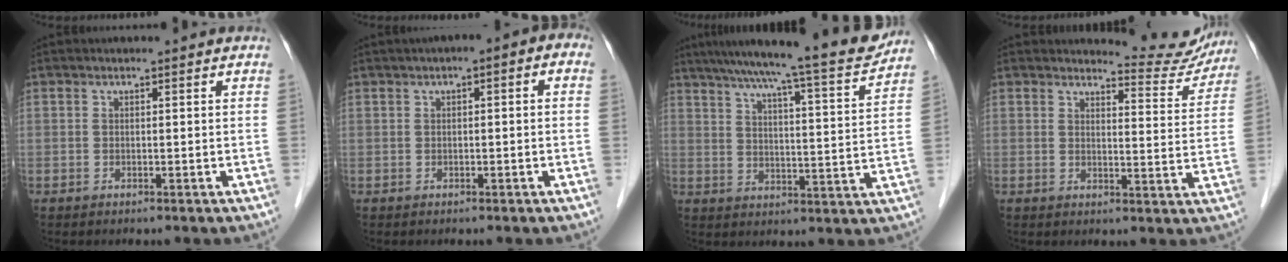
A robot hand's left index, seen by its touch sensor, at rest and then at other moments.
{"total": 4.3, "force": [1.1, 1.3, 4.0], "torque": [-0.047, 0.029, 0.008]}
{"total": 18.5, "force": [16.3, -0.1, 8.7], "torque": [-0.134, -0.019, 0.222]}
{"total": 7.7, "force": [7.6, 1.1, -0.1], "torque": [0.008, -0.033, 0.082]}